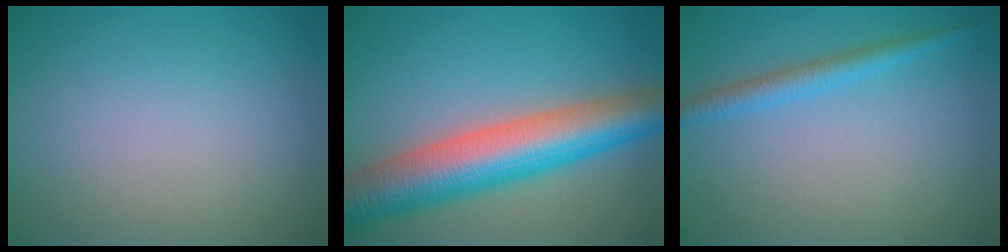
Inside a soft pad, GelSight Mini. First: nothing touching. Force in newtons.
{"total": 9.8, "press": 9.8, "slide": 0.4}
{"total": 2.1, "press": 2.1, "slide": 0.1}